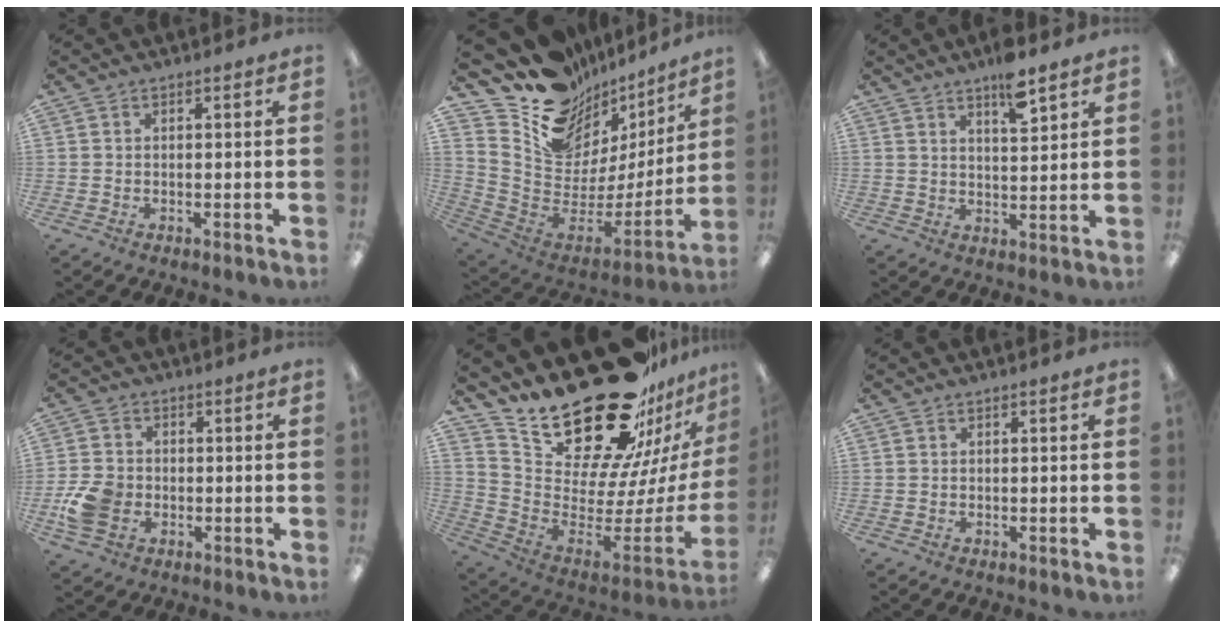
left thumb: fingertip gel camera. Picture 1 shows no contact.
{"total": 17.1, "force": [12.5, 10.1, 5.8], "torque": [-0.079, -0.134, 0.243]}
{"total": 7.1, "force": [5.3, 1.7, 4.4], "torque": [-0.068, -0.032, 0.088]}
{"total": 8.9, "force": [-2.2, 7.0, 5.0], "torque": [-0.090, 0.014, -0.038]}
{"total": 31.4, "force": [22.8, 13.7, 16.7], "torque": [-0.254, -0.182, 0.431]}
{"total": 0.0}